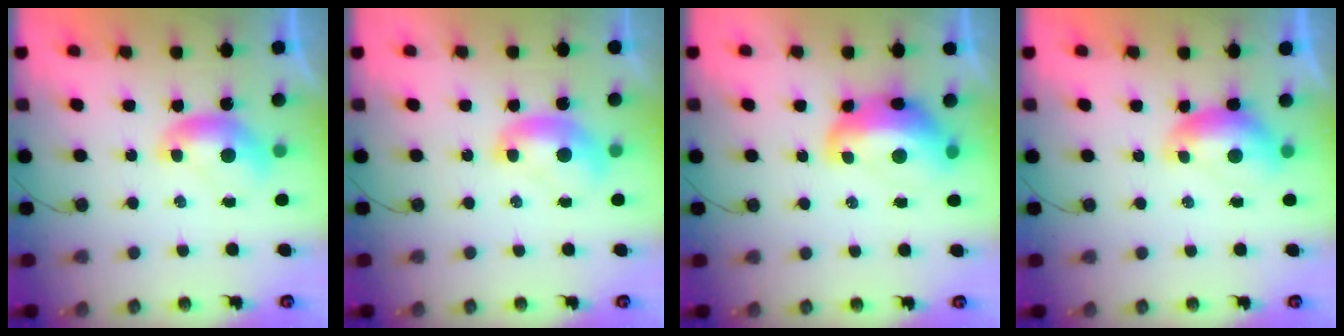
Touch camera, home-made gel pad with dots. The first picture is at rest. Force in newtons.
{"total": 1.7, "press": 1.6, "slide": 0.1}
{"total": 7.7, "press": 7.6, "slide": 1.3}
{"total": 0.0}